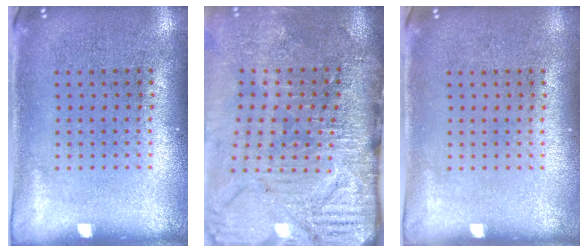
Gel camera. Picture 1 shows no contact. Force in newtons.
{"total": 4.7, "press": 4.0, "slide": 2.5}
{"total": 0.0}